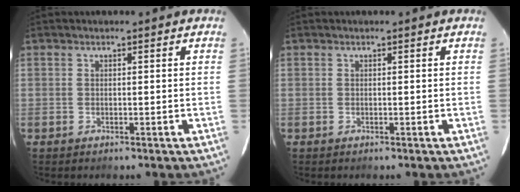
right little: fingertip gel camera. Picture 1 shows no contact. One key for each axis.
{"total": 0.0}